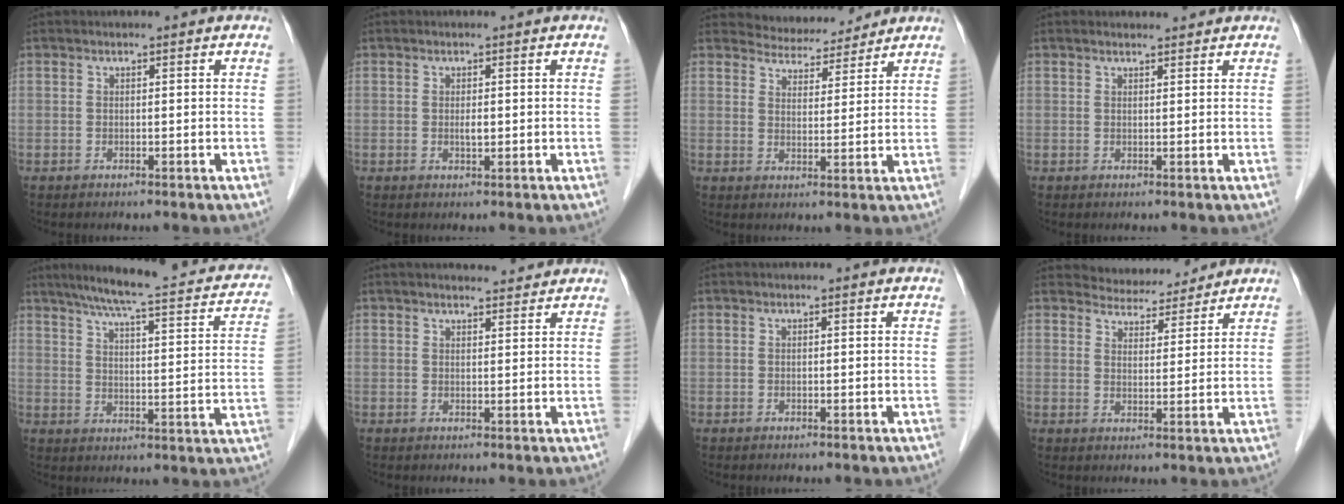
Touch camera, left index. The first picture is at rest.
{"total": 1.0, "force": [-0.1, 0.3, 0.9], "torque": [-0.018, -0.005, -0.001]}
{"total": 5.9, "force": [5.8, 1.4, 0.0], "torque": [-0.003, 0.006, 0.087]}
{"total": 1.3, "force": [1.3, 0.1, 0.3], "torque": [-0.008, 0.007, 0.023]}
{"total": 21.6, "force": [17.7, 3.6, 11.8], "torque": [-0.166, 0.005, 0.211]}
{"total": 5.1, "force": [4.7, 1.0, 1.6], "torque": [-0.021, 0.013, 0.060]}
{"total": 0.0}
{"total": 5.6, "force": [5.4, 1.2, -0.1], "torque": [-0.002, 0.007, 0.081]}